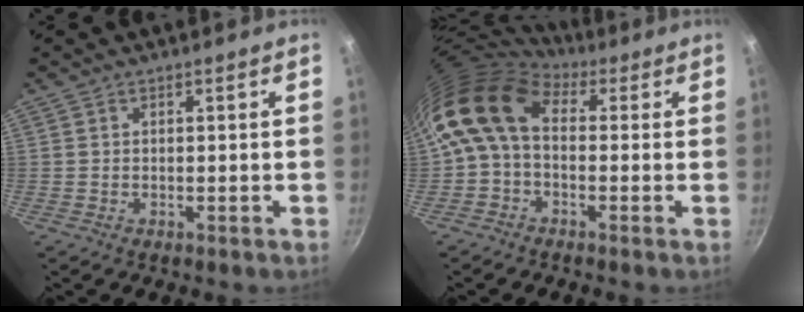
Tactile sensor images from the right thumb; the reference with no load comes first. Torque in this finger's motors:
{"motor_torque": [1.20, 3.81, 1.09, -0.98, 0.23]}